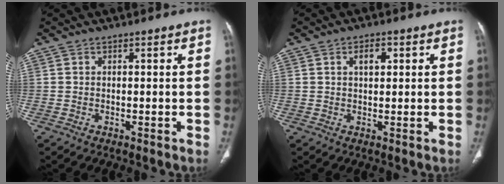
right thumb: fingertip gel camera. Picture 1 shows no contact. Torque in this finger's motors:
{"motor_torque": [-0.46, 1.48, 0.54, -0.29, 0.13]}